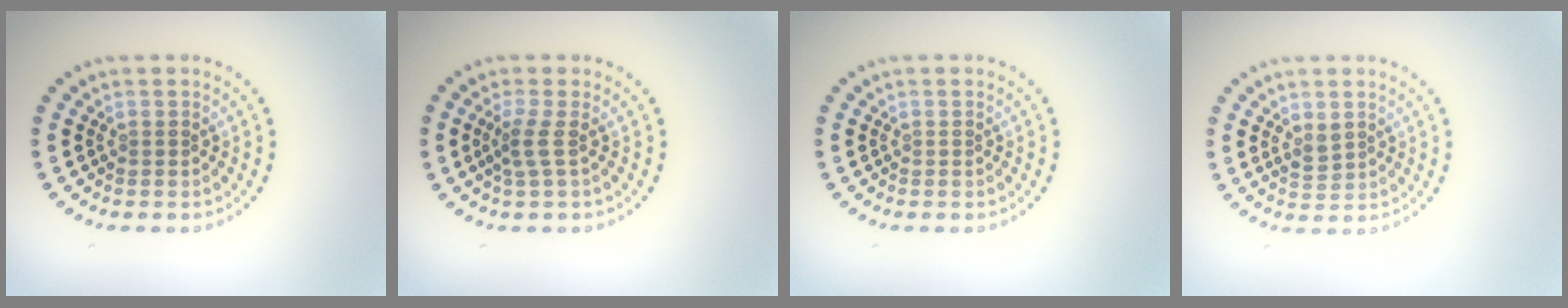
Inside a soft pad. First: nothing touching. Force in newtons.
{"total": 1.7, "press": 1.1, "slide": 1.3}
{"total": 0.0}
{"total": 1.5, "press": 1.4, "slide": 0.3}